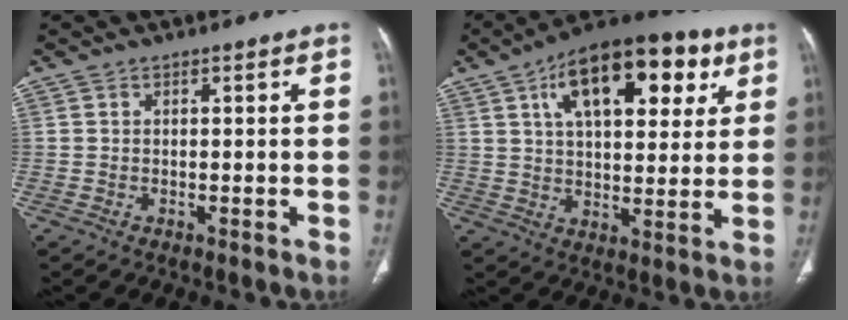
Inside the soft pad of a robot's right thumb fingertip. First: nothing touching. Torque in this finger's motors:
{"motor_torque": [0.08, 4.93, 1.80, 0.77, 0.16]}